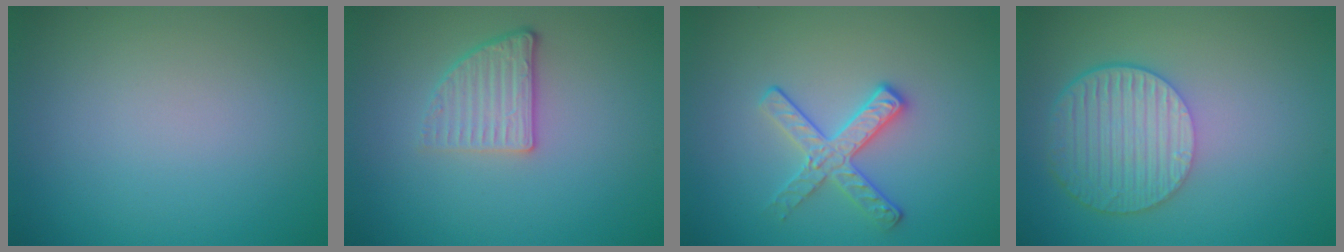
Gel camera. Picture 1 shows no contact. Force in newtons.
{"total": 2.8, "press": 2.3, "slide": 1.6}
{"total": 2.8, "press": 2.7, "slide": 0.7}
{"total": 6.1, "press": 4.5, "slide": 4.1}